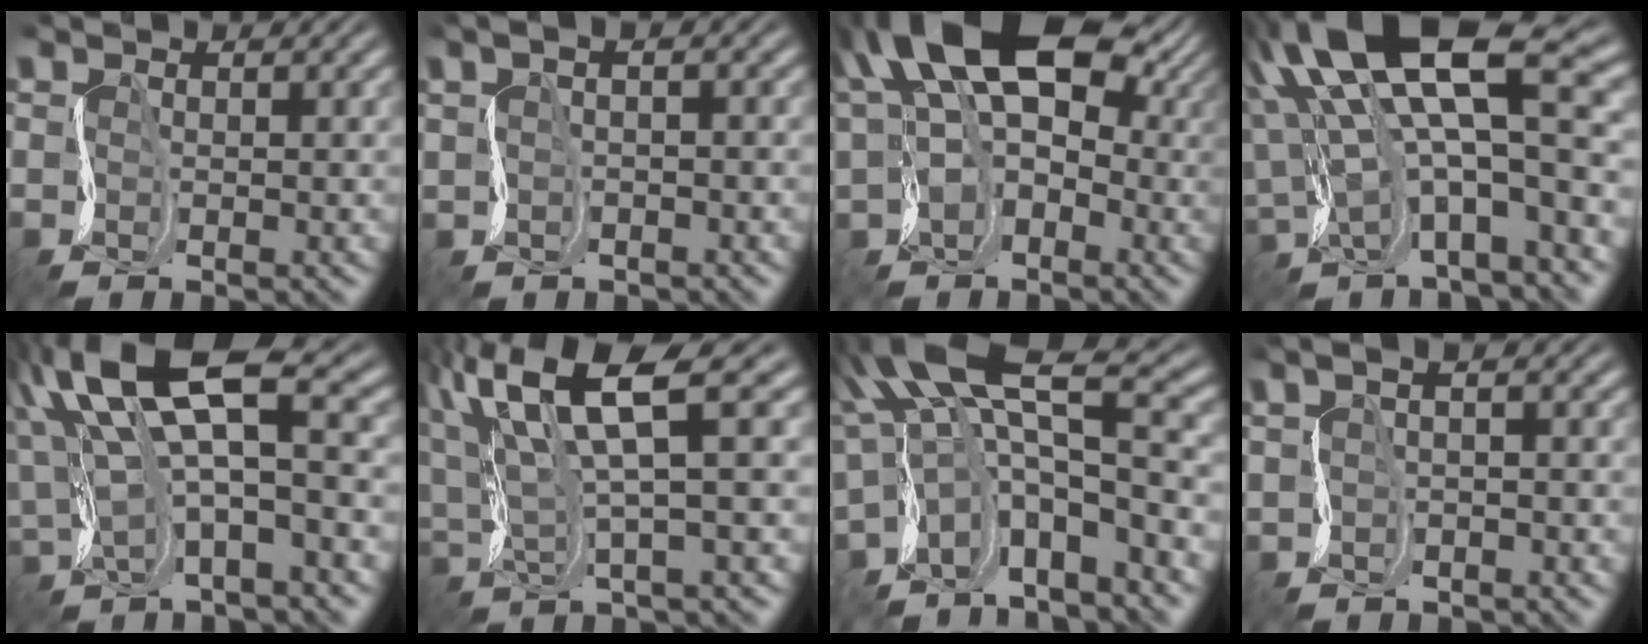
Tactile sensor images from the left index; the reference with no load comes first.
{"total": 1.2, "force": [1.1, 0.2, 0.4], "torque": [-0.017, 0.012, 0.021]}
{"total": 14.3, "force": [5.4, 8.5, 10.1], "torque": [-0.154, 0.026, 0.088]}
{"total": 13.4, "force": [3.8, 4.1, 12.2], "torque": [-0.218, 0.013, 0.082]}
{"total": 9.5, "force": [4.2, 3.1, 7.9], "torque": [-0.164, 0.024, 0.079]}
{"total": 10.0, "force": [5.0, 1.7, 8.5], "torque": [-0.178, 0.027, 0.100]}
{"total": 8.4, "force": [0.3, 2.8, 7.9], "torque": [-0.144, 0.016, 0.000]}
{"total": 1.4, "force": [1.2, 0.3, 0.8], "torque": [-0.025, 0.013, 0.021]}